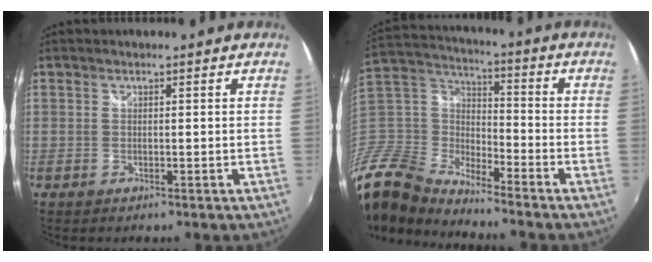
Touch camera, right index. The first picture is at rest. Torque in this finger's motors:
{"motor_torque": [-1.46, -0.67, -1.06, -0.21]}